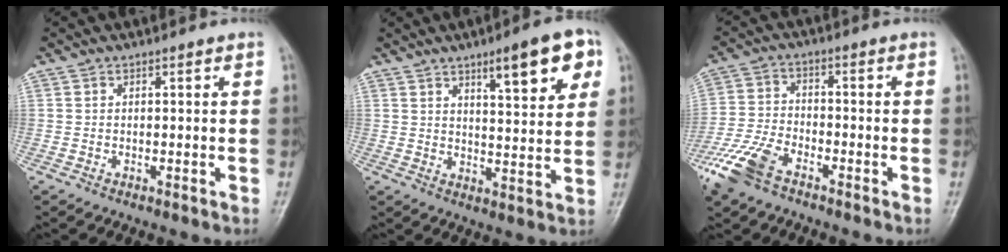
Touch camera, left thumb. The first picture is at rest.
{"total": 11.6, "force": [5.9, 3.2, 9.5], "torque": [-0.107, -0.022, 0.081]}
{"total": 9.4, "force": [-6.2, 4.5, 5.5], "torque": [-0.124, 0.009, -0.129]}